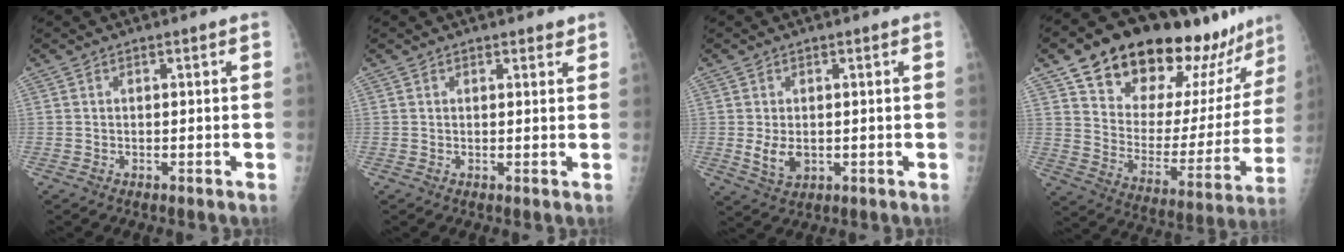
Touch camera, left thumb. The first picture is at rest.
{"total": 1.3, "force": [1.1, 0.6, 0.3], "torque": [0.008, -0.007, 0.011]}
{"total": 4.2, "force": [-0.3, 2.8, 3.1], "torque": [-0.051, -0.009, 0.005]}
{"total": 26.9, "force": [20.7, 10.5, 13.7], "torque": [-0.167, -0.085, 0.305]}